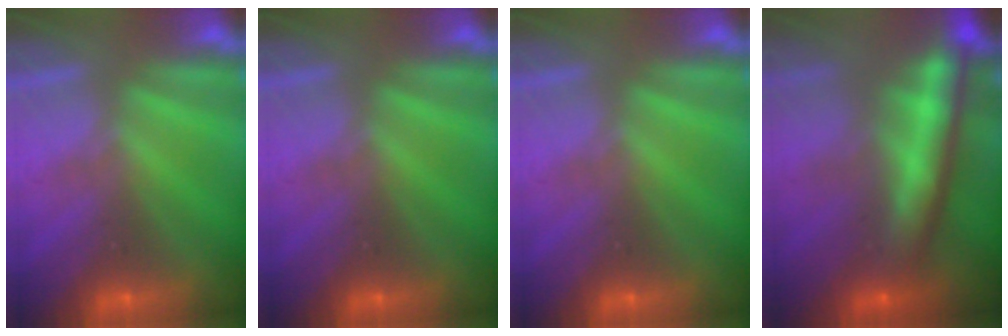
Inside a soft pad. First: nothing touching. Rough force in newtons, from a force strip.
{"total": 0.0}
{"total": 0.0}
{"total": 7.0}